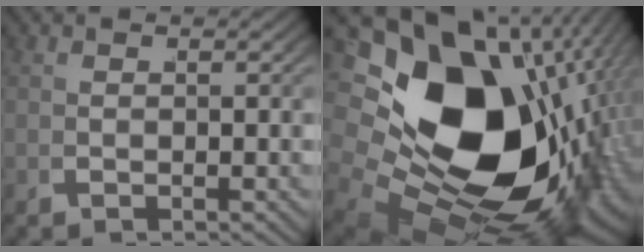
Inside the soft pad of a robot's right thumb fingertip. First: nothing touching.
{"total": 29.3, "force": [-4.0, 19.6, 21.4], "torque": [-0.356, -0.074, -0.033]}